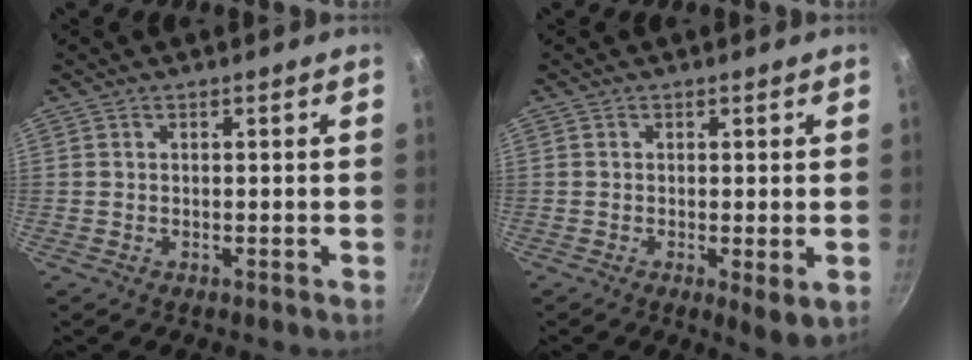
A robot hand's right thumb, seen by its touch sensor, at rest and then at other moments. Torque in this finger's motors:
{"motor_torque": [-0.49, 0.04, -0.27, -0.13, -0.03]}